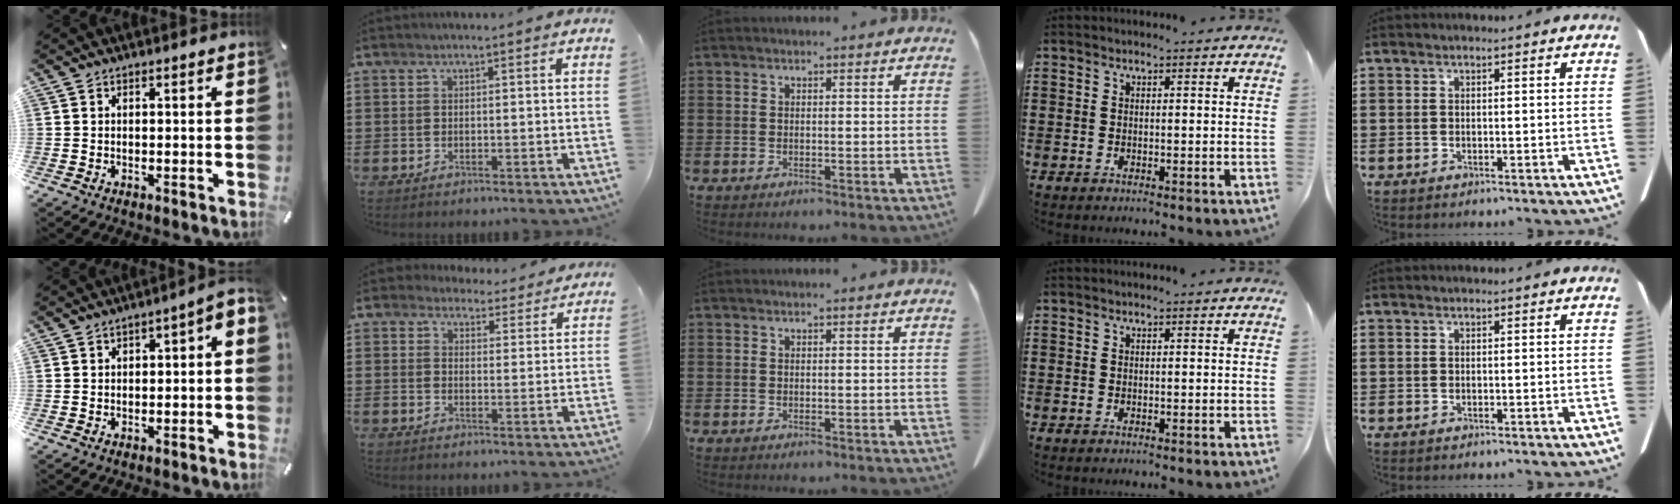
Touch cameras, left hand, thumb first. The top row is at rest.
{"thumb": {"total": 3.3, "force": [-1.4, 1.6, 2.5], "torque": [-0.043, 0.017, -0.028]}, "index": {"total": 3.7, "force": [3.2, 1.7, 0.5], "torque": [-0.018, -0.010, 0.056]}}